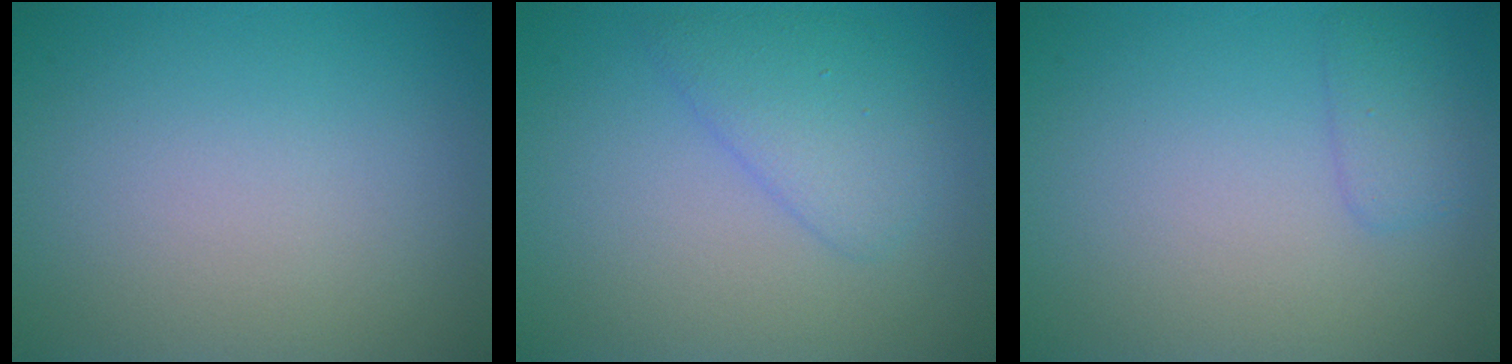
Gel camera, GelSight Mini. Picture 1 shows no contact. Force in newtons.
{"total": 3.0, "press": 3.0, "slide": 0.2}
{"total": 1.6, "press": 1.6, "slide": 0.1}